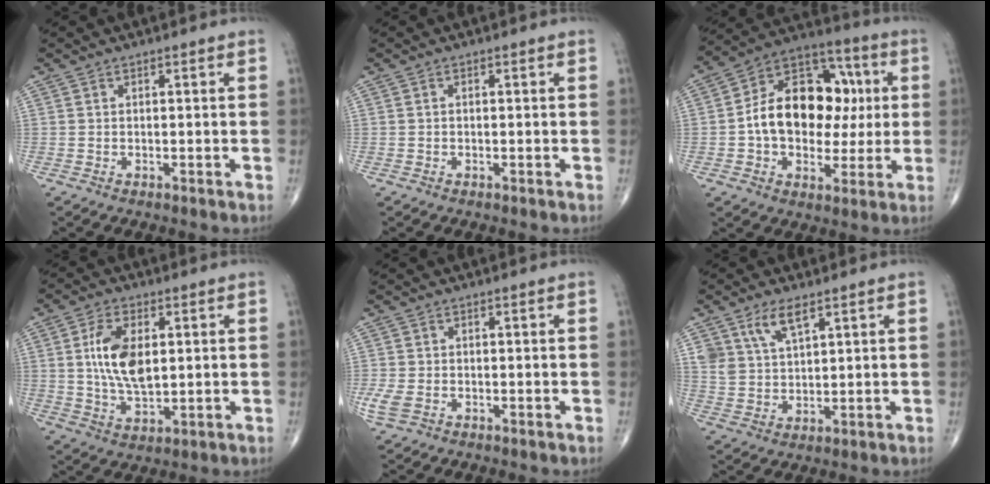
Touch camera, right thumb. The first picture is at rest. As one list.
[{"total": 0.0}, {"total": 19.9, "force": [1.1, 13.6, 14.4], "torque": [-0.186, 0.033, 0.015]}, {"total": 10.6, "force": [1.7, 5.6, 8.8], "torque": [-0.166, -0.008, 0.036]}, {"total": 3.3, "force": [-1.0, 2.2, 2.2], "torque": [-0.060, 0.001, -0.016]}, {"total": 6.6, "force": [4.0, 2.9, 4.3], "torque": [-0.076, -0.020, 0.083]}]